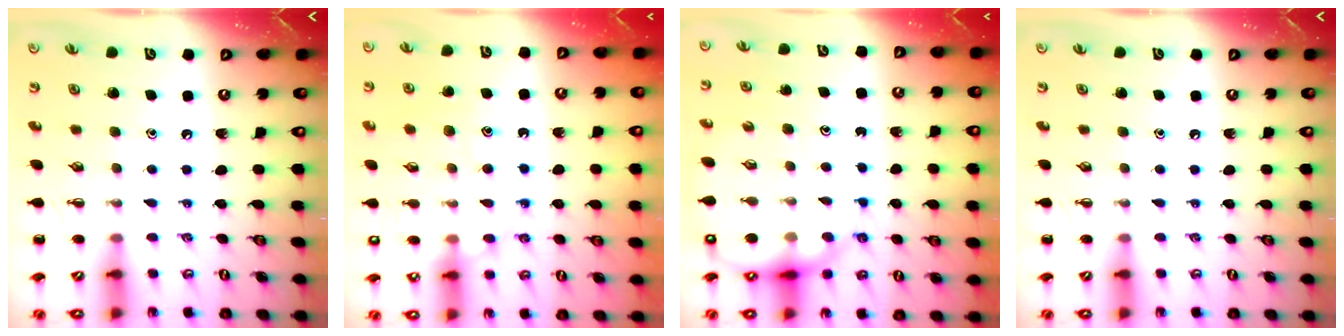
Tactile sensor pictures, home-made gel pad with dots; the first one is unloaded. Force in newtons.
{"total": 11.9, "press": 11.8, "slide": 0.6}
{"total": 14.5, "press": 14.0, "slide": 3.8}
{"total": 0.0}